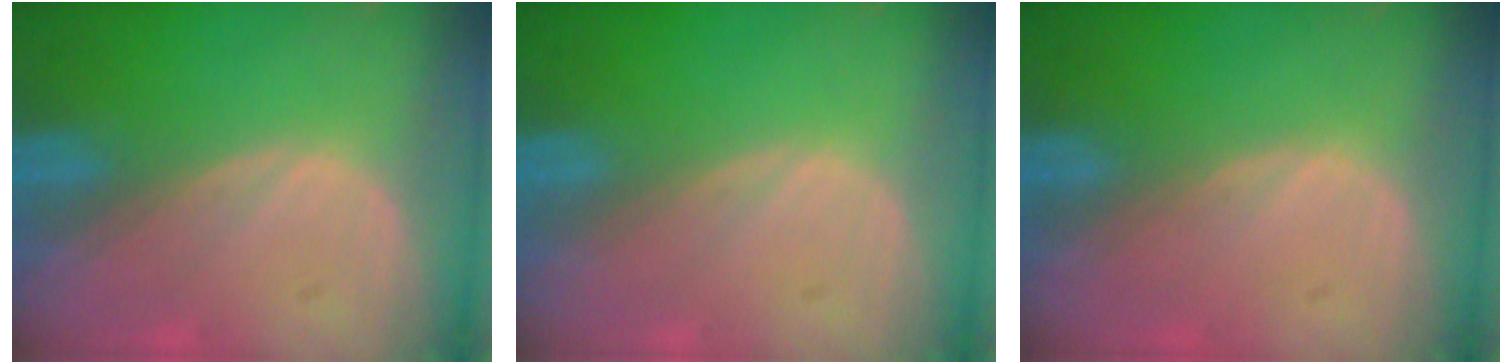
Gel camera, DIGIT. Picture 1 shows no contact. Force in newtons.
{"total": 0.0}
{"total": 0.0}